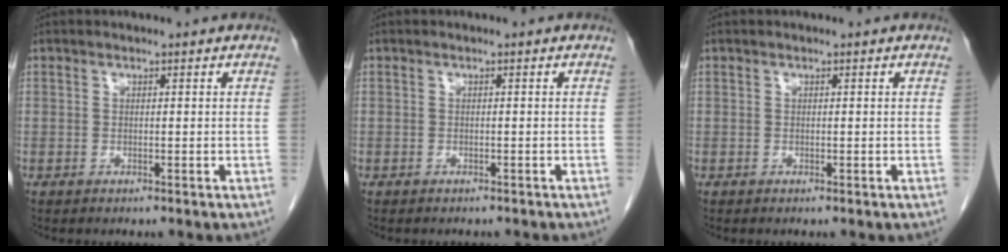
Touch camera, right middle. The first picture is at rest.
{"total": 2.3, "force": [-2.0, 0.8, 0.7], "torque": [-0.017, -0.004, -0.021]}
{"total": 0.0}